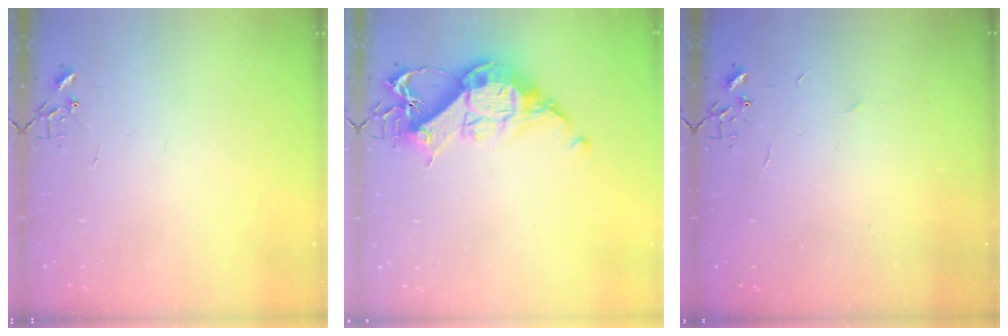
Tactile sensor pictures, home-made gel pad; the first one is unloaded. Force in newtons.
{"total": 13.9, "press": 13.9, "slide": 1.1}
{"total": 2.2, "press": 2.2, "slide": 0.3}